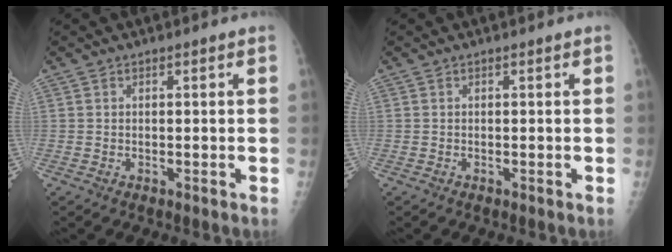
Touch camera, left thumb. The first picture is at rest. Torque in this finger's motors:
{"motor_torque": [0.01, 0.01, 0.04, -0.04, 0.00]}